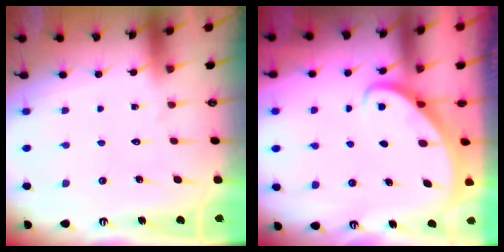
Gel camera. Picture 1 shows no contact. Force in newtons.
{"total": 2.7, "press": 2.7, "slide": 0.2}